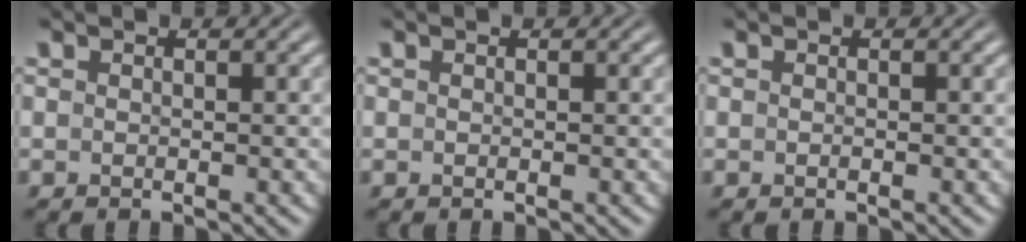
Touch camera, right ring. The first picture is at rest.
{"total": 0.0}
{"total": 0.0}